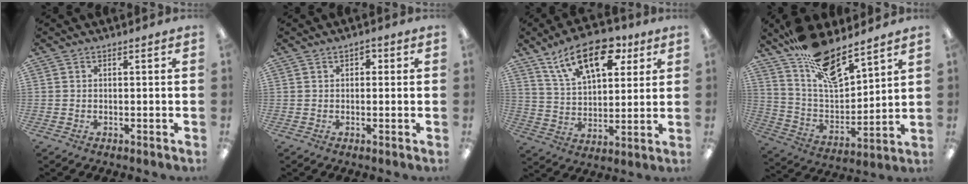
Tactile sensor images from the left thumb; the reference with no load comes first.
{"total": 2.0, "force": [0.7, 1.4, 1.2], "torque": [-0.015, 0.003, 0.010]}
{"total": 18.1, "force": [10.3, 9.1, 11.8], "torque": [-0.177, -0.036, 0.177]}
{"total": 16.9, "force": [12.9, 6.0, 9.0], "torque": [-0.162, -0.080, 0.229]}